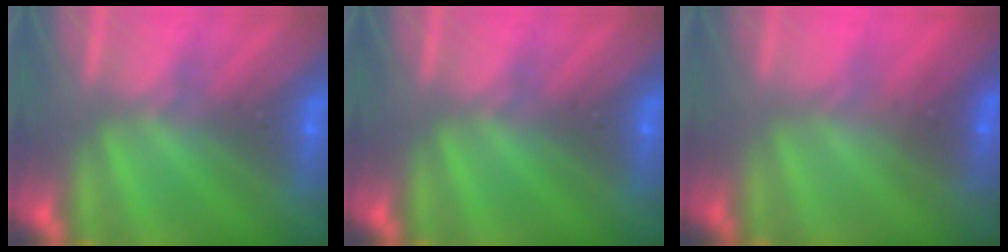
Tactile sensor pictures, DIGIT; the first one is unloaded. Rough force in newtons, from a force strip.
{"total": 0.0}
{"total": 1.6}